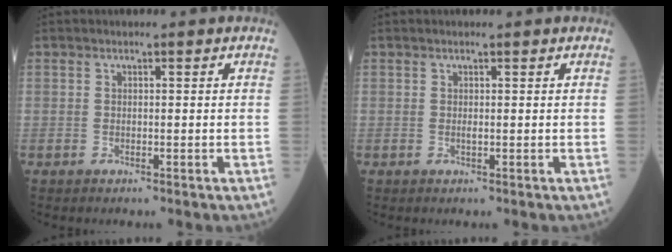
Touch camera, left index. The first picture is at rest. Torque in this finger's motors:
{"motor_torque": [0.30, -0.06, 0.00, 0.00]}